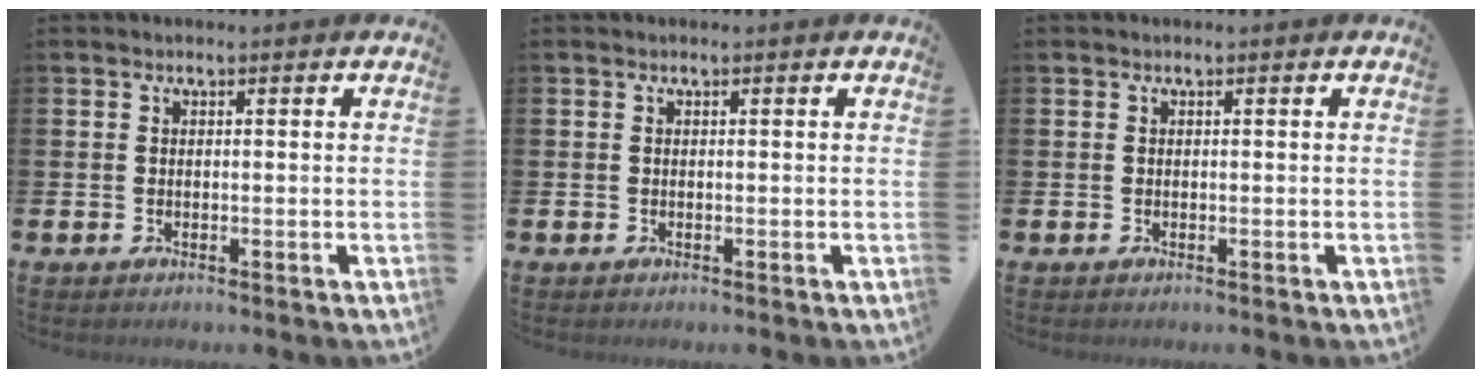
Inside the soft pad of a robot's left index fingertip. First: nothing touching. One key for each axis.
{"total": 0.0}
{"total": 0.0}